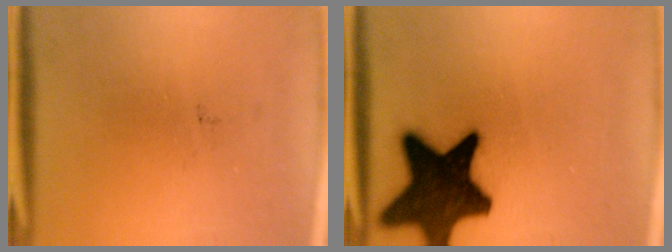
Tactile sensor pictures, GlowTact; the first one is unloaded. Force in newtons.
{"total": 17.5}